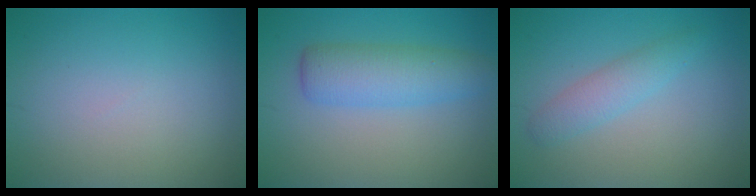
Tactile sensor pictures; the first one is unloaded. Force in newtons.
{"total": 4.3, "press": 4.3, "slide": 0.1}
{"total": 2.3, "press": 2.3, "slide": 0.0}